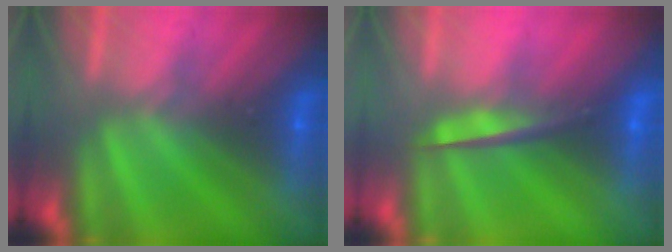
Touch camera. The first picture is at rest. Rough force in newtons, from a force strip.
{"total": 4.6}